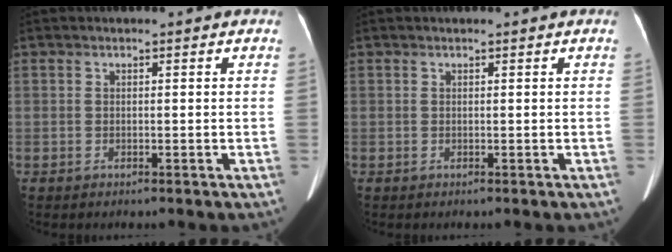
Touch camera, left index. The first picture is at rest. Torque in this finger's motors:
{"motor_torque": [-0.16, 0.12, -0.09, 0.01]}